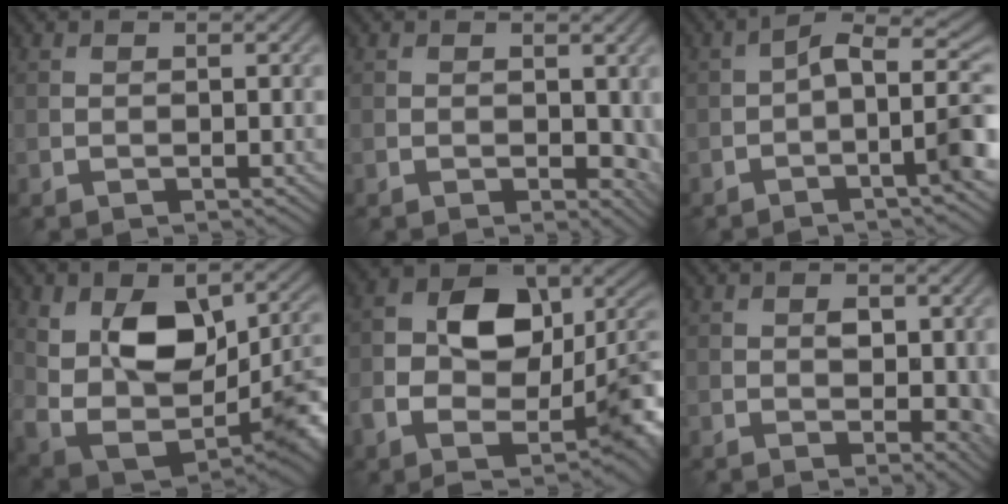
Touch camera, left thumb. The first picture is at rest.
{"total": 3.1, "force": [0.3, 2.1, 2.3], "torque": [-0.028, -0.010, 0.008]}
{"total": 6.4, "force": [-1.8, 1.6, 5.9], "torque": [-0.088, 0.022, -0.041]}
{"total": 13.9, "force": [1.2, 8.9, 10.6], "torque": [-0.173, -0.031, 0.036]}
{"total": 14.7, "force": [-1.7, 9.6, 10.9], "torque": [-0.180, -0.006, -0.035]}
{"total": 4.0, "force": [0.4, 2.2, 3.3], "torque": [-0.043, -0.004, 0.011]}